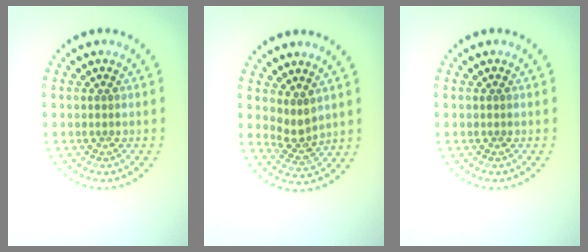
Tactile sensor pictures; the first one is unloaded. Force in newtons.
{"total": 2.3, "press": 1.6, "slide": 1.6}
{"total": 0.0}